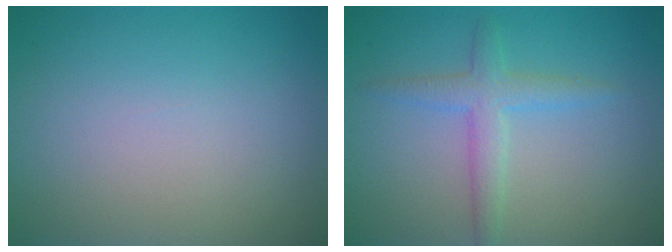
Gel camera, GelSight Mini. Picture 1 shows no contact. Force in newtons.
{"total": 2.8, "press": 2.8, "slide": 0.1}